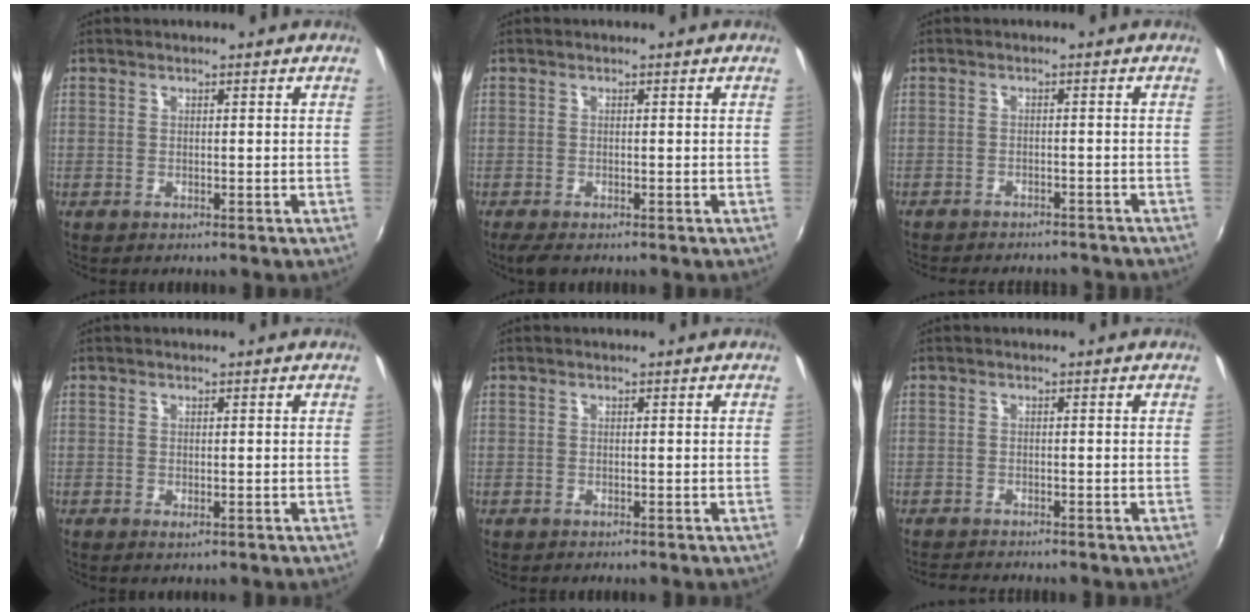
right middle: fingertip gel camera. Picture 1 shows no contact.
{"total": 2.8, "force": [-2.0, 0.9, 1.8], "torque": [-0.035, -0.014, -0.033]}
{"total": 9.2, "force": [-8.2, 2.5, 3.3], "torque": [-0.080, -0.013, -0.110]}
{"total": 0.7, "force": [-0.1, 0.2, 0.6], "torque": [-0.011, -0.002, -0.001]}
{"total": 0.0}
{"total": 3.3, "force": [-3.1, 0.3, 0.9], "torque": [-0.030, -0.013, -0.056]}